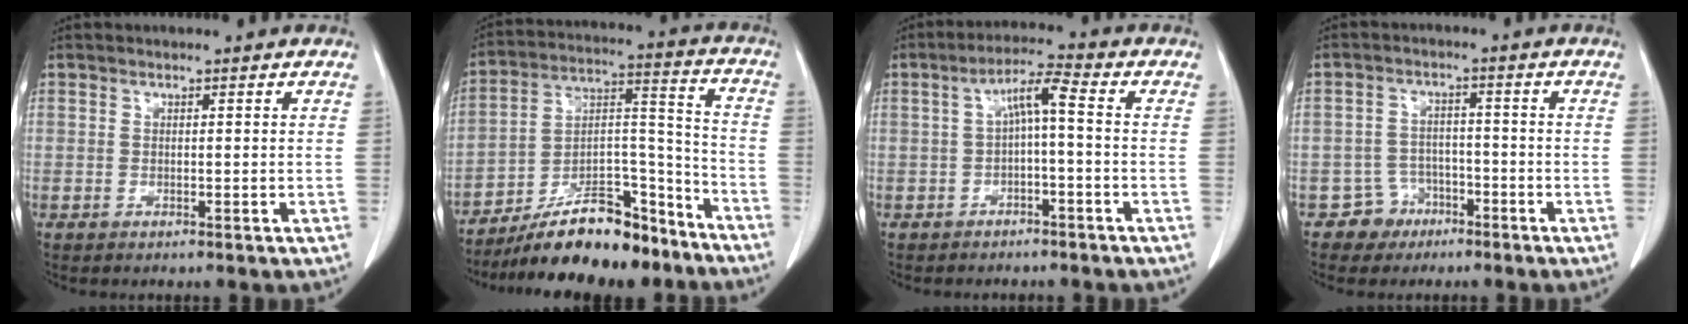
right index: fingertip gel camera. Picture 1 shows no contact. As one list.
[{"total": 18.1, "force": [-14.8, 4.7, 9.2], "torque": [-0.158, 0.026, -0.251]}, {"total": 5.0, "force": [-0.3, 0.6, 5.0], "torque": [-0.087, 0.025, -0.003]}, {"total": 4.6, "force": [-2.7, 3.8, -0.3], "torque": [0.012, 0.015, -0.042]}]